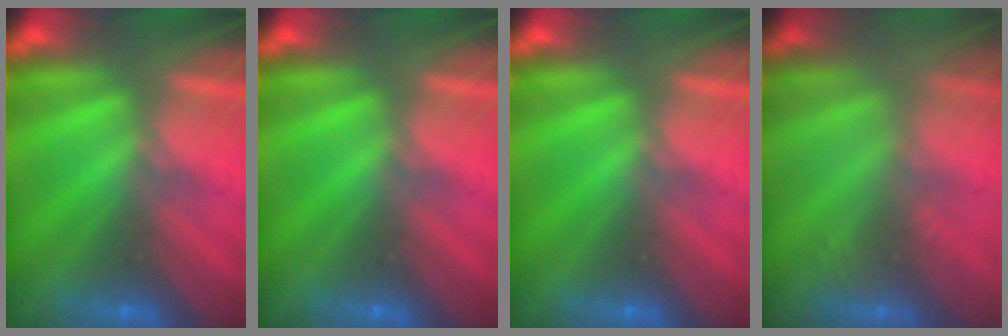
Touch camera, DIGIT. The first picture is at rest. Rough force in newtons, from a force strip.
{"total": 0.0}
{"total": 0.0}
{"total": 2.4}